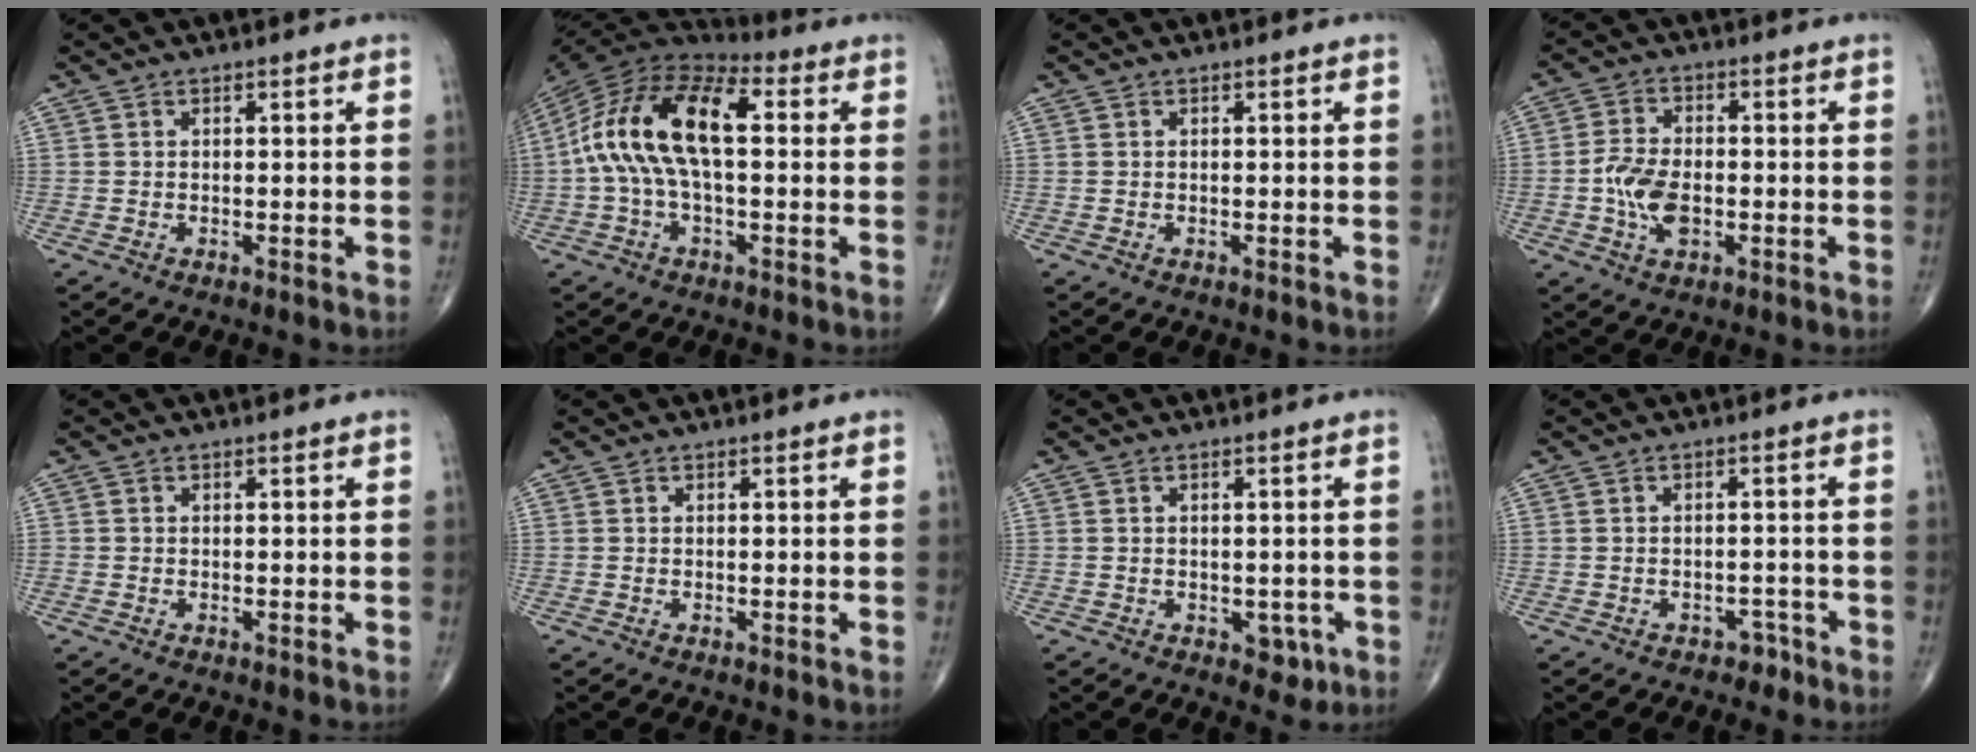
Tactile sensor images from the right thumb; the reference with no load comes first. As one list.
[{"total": 17.5, "force": [1.5, 8.5, 15.2], "torque": [-0.290, 0.043, 0.016]}, {"total": 0.0}, {"total": 7.9, "force": [-1.6, 4.6, 6.2], "torque": [-0.120, 0.008, -0.032]}, {"total": 0.0}, {"total": 0.0}, {"total": 3.2, "force": [-1.0, 2.3, 2.0], "torque": [-0.005, 0.001, -0.008]}, {"total": 2.2, "force": [-1.6, 1.5, 0.5], "torque": [0.001, 0.015, -0.021]}]